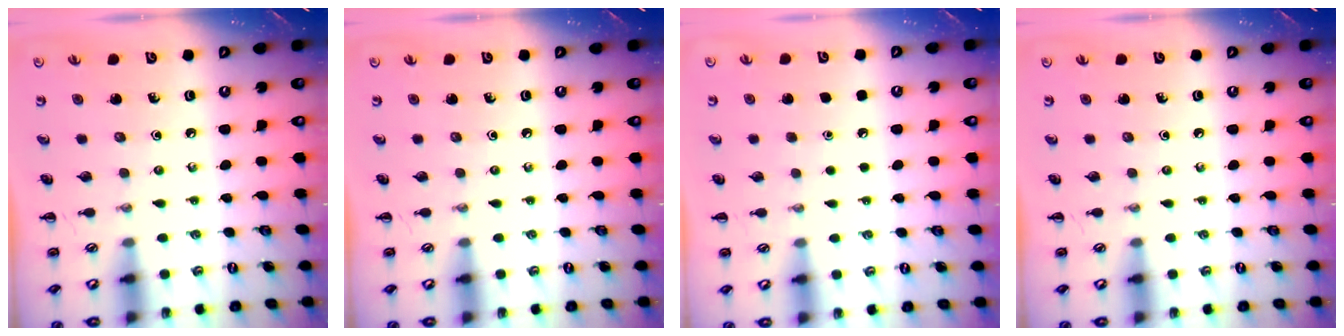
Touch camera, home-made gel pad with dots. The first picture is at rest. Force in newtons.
{"total": 0.0}
{"total": 1.6, "press": 1.6, "slide": 0.1}
{"total": 0.0}